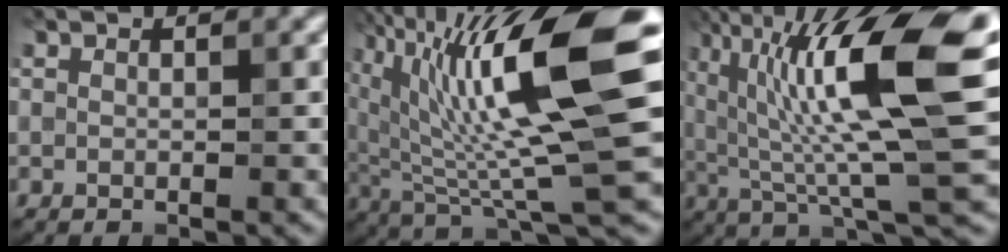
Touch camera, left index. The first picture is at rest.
{"total": 15.2, "force": [4.3, 3.0, 14.3], "torque": [-0.241, 0.007, 0.076]}
{"total": 15.3, "force": [4.5, 3.6, 14.2], "torque": [-0.238, 0.012, 0.076]}